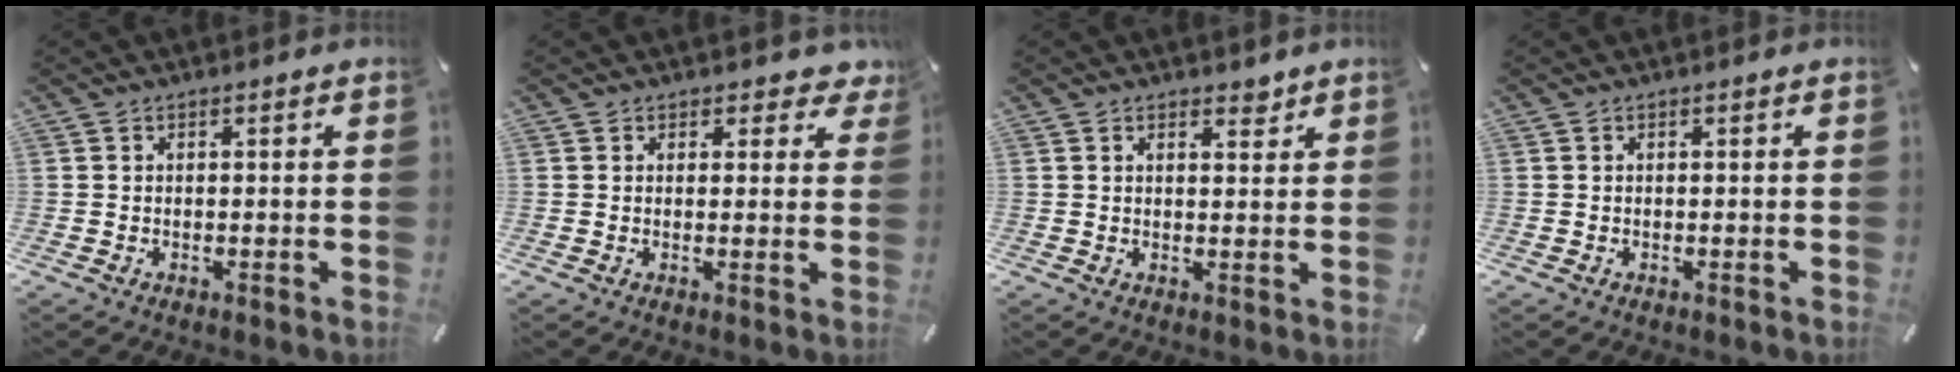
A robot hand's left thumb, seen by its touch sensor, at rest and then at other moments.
{"total": 2.6, "force": [1.6, 1.8, 1.1], "torque": [-0.002, -0.003, 0.024]}
{"total": 2.7, "force": [2.1, 1.2, 1.2], "torque": [-0.010, -0.010, 0.034]}
{"total": 0.0}